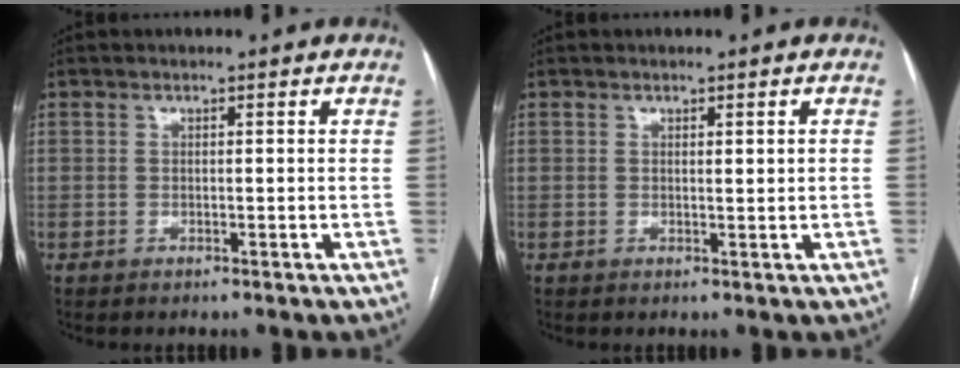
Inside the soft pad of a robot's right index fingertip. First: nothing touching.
{"total": 0.8, "force": [0.4, -0.1, 0.7], "torque": [-0.011, -0.002, 0.007]}